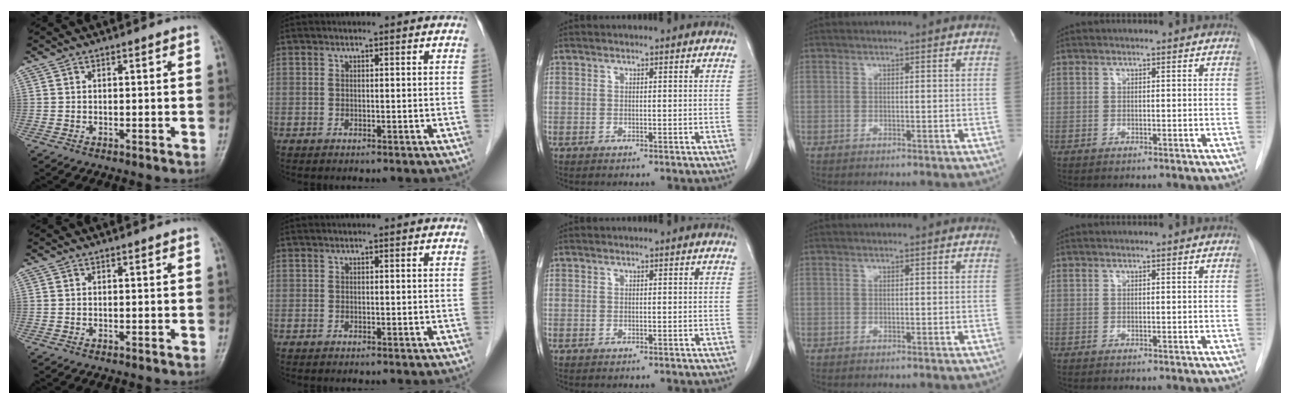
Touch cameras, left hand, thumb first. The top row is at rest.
{}